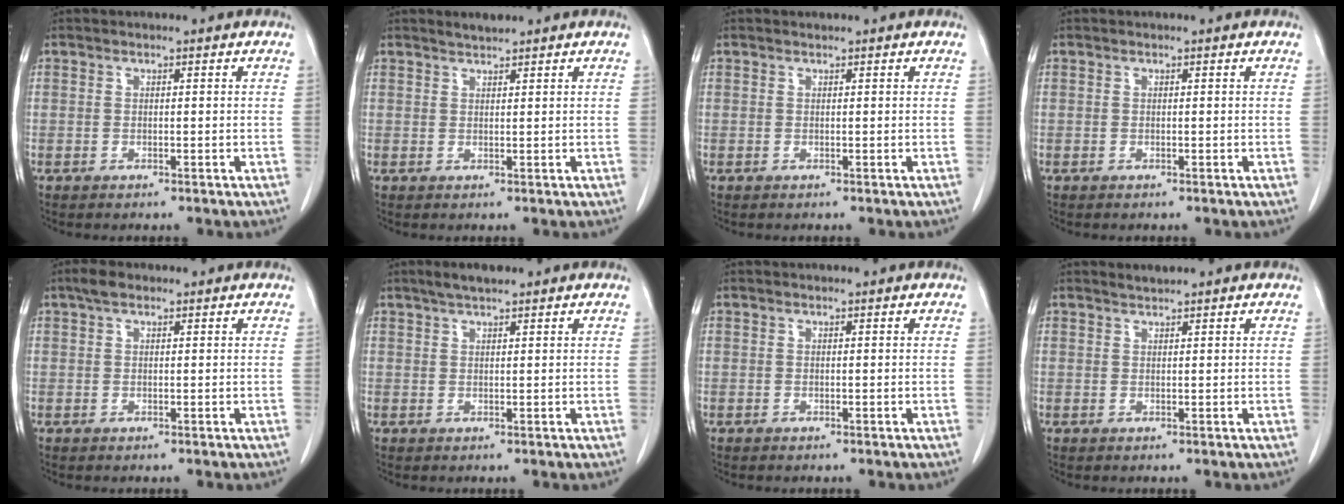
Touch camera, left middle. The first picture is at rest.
{"total": 1.3, "force": [1.3, 0.1, 0.3], "torque": [-0.012, 0.003, 0.027]}
{"total": 0.0}
{"total": 0.0}
{"total": 2.1, "force": [1.4, 1.0, 1.2], "torque": [-0.027, 0.015, 0.023]}
{"total": 2.9, "force": [2.3, 0.6, 1.8], "torque": [-0.038, 0.010, 0.042]}
{"total": 0.0}
{"total": 0.9, "force": [0.8, -0.2, 0.0], "torque": [-0.007, 0.001, 0.019]}